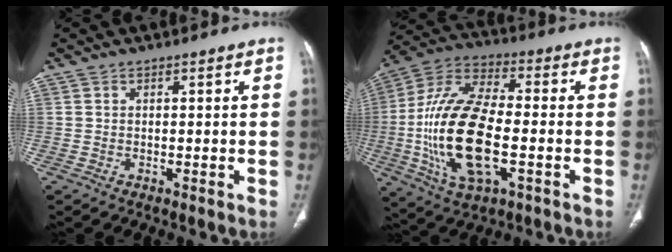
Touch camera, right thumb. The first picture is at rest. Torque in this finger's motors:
{"motor_torque": [2.91, 2.06, 1.47, 1.05, 0.73]}